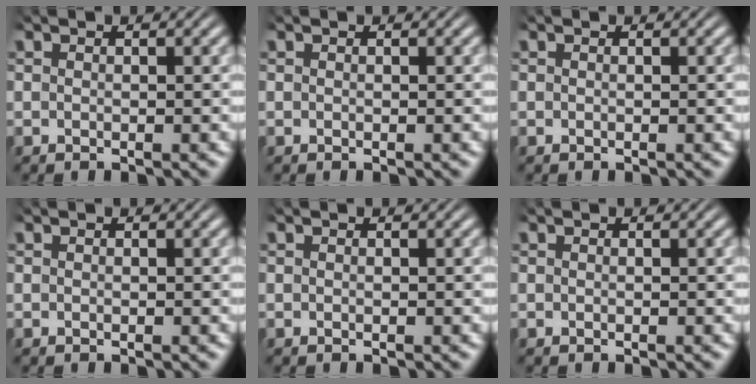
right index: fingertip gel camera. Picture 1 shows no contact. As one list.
[{"total": 0.0}, {"total": 0.0}, {"total": 0.0}, {"total": 0.0}, {"total": 0.0}]